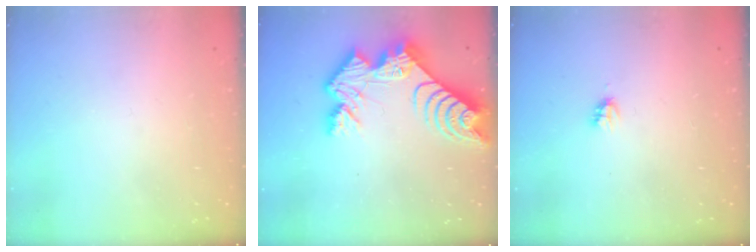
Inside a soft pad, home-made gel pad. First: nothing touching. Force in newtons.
{"total": 13.7, "press": 13.7, "slide": 1.1}
{"total": 2.7, "press": 2.7, "slide": 0.2}